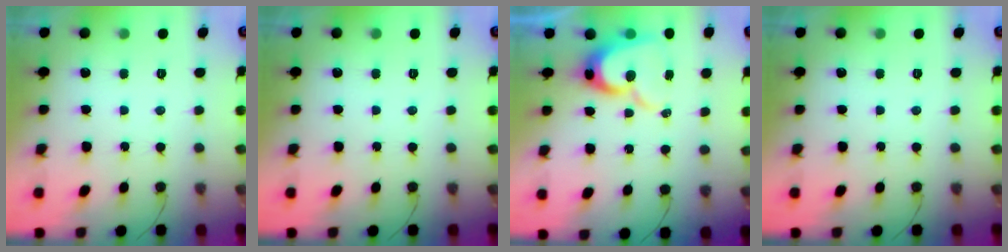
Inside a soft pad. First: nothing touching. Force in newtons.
{"total": 0.0}
{"total": 13.6, "press": 13.5, "slide": 1.5}
{"total": 0.0}